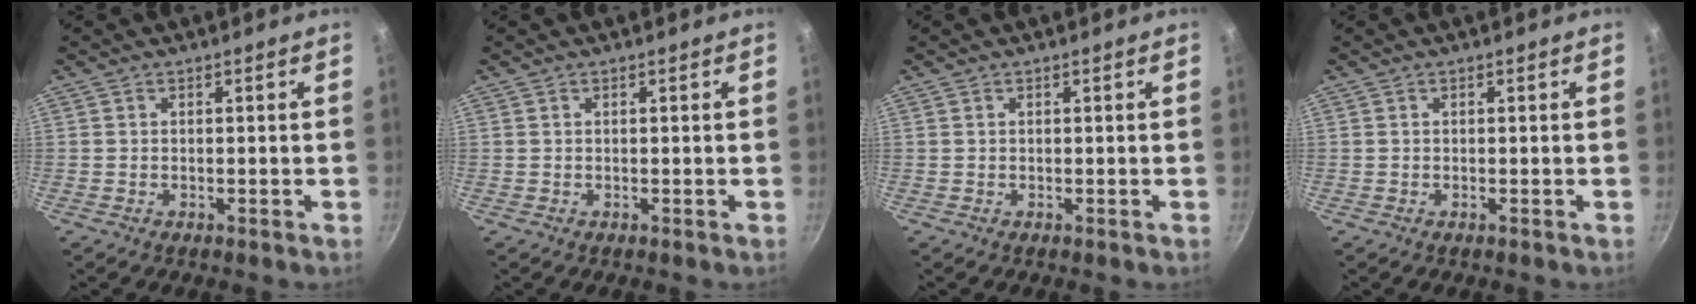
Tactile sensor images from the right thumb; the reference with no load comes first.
{"total": 0.0}
{"total": 0.0}
{"total": 0.0}